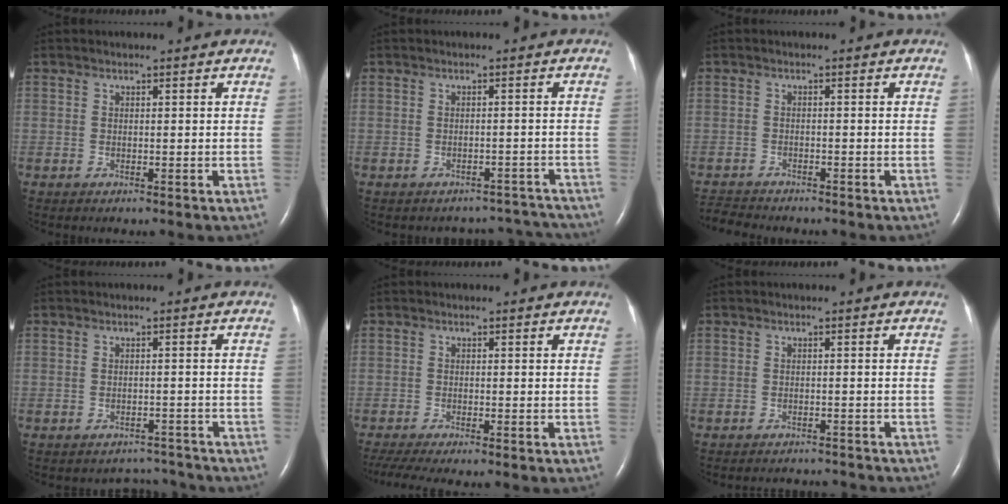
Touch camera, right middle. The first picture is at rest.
{"total": 6.5, "force": [-6.0, 2.1, -1.0], "torque": [0.025, 0.033, -0.056]}
{"total": 3.8, "force": [-3.7, 0.3, 0.3], "torque": [-0.003, -0.016, -0.065]}
{"total": 3.1, "force": [-2.8, 0.8, -1.0], "torque": [0.013, 0.011, -0.036]}
{"total": 5.3, "force": [-4.3, -0.1, 3.1], "torque": [-0.057, -0.011, -0.074]}
{"total": 4.9, "force": [-4.8, 0.7, 0.4], "torque": [-0.004, -0.005, -0.059]}